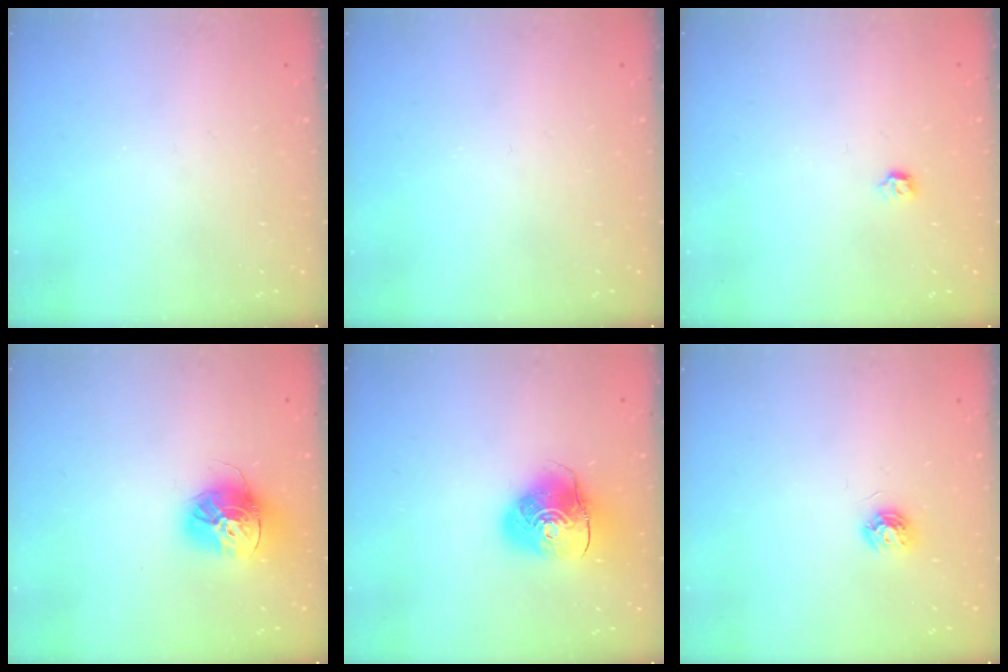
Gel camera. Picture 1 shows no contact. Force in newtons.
{"total": 0.0}
{"total": 2.8, "press": 2.7, "slide": 0.8}
{"total": 15.6, "press": 15.5, "slide": 1.4}
{"total": 10.8, "press": 10.6, "slide": 1.7}
{"total": 5.9, "press": 5.9, "slide": 0.5}